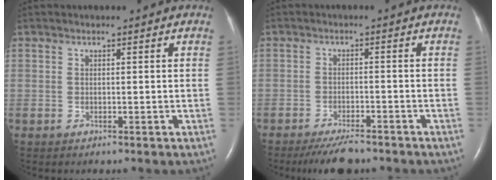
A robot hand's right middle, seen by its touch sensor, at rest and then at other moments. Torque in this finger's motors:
{"motor_torque": [0.73, -0.69, 0.06, 0.04]}